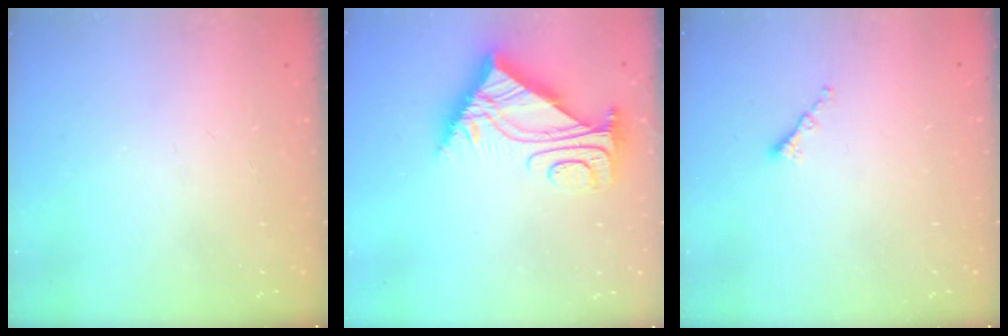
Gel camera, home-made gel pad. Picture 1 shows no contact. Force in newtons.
{"total": 10.8, "press": 10.7, "slide": 0.9}
{"total": 1.3, "press": 1.2, "slide": 0.6}